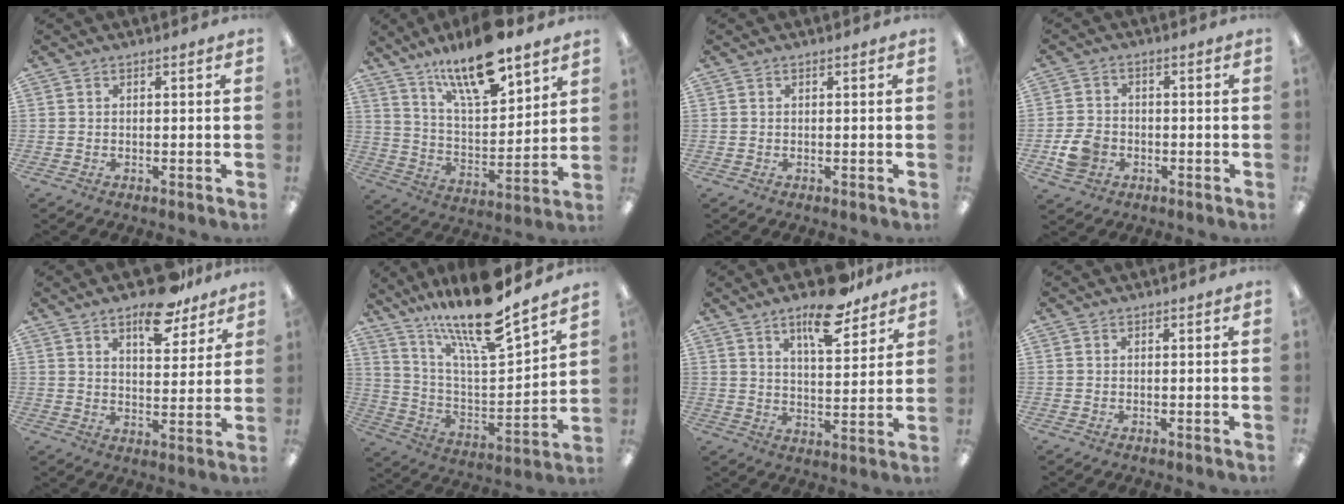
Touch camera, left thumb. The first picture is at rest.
{"total": 17.0, "force": [13.1, 4.8, 9.7], "torque": [-0.173, -0.073, 0.223]}
{"total": 0.0}
{"total": 6.3, "force": [-2.2, 4.9, 3.2], "torque": [-0.061, 0.006, -0.040]}
{"total": 10.8, "force": [7.8, 4.4, 6.0], "torque": [-0.075, -0.044, 0.132]}
{"total": 19.3, "force": [16.1, 3.2, 10.2], "torque": [-0.190, -0.111, 0.271]}
{"total": 12.0, "force": [8.5, 3.9, 7.4], "torque": [-0.101, -0.050, 0.142]}
{"total": 0.0}